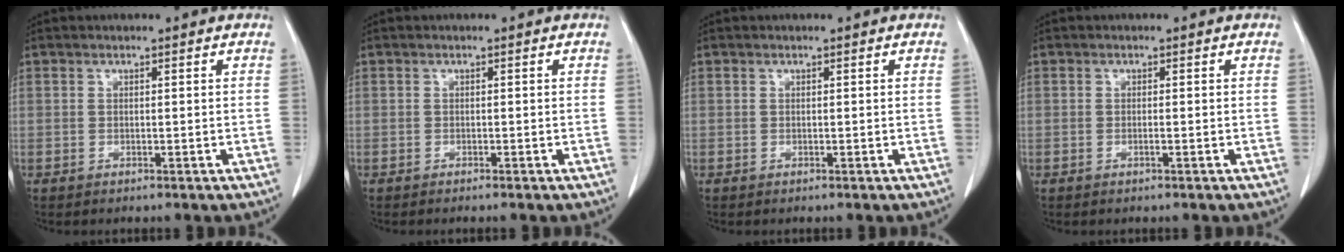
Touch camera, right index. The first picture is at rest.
{"total": 0.7, "force": [-0.6, -0.2, 0.4], "torque": [-0.007, 0.001, -0.009]}
{"total": 0.0}
{"total": 0.5, "force": [-0.2, -0.1, 0.5], "torque": [-0.009, 0.001, -0.003]}